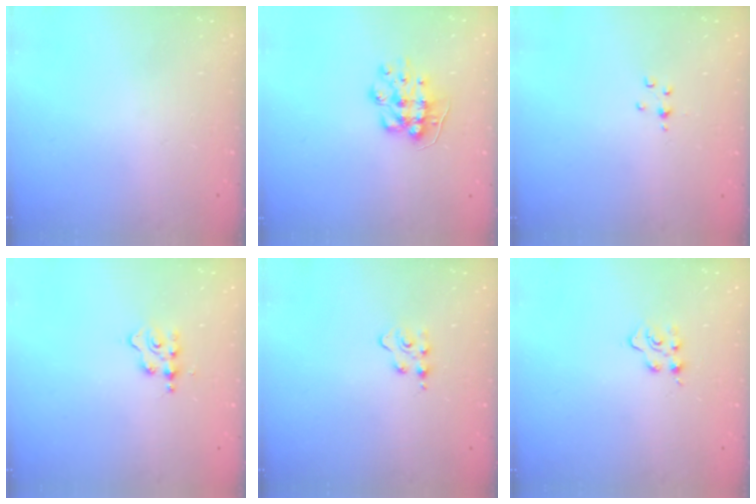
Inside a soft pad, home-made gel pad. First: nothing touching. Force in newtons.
{"total": 8.7, "press": 8.7, "slide": 0.2}
{"total": 3.0, "press": 3.0, "slide": 0.5}
{"total": 2.1, "press": 2.1, "slide": 0.3}
{"total": 2.8, "press": 2.8, "slide": 0.3}
{"total": 3.9, "press": 3.9, "slide": 0.5}